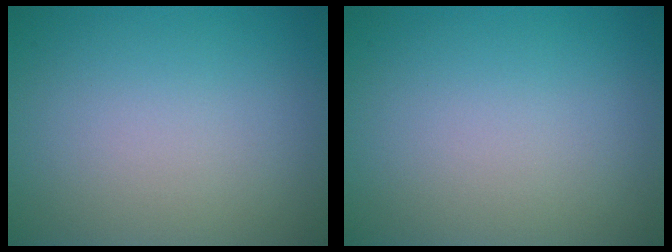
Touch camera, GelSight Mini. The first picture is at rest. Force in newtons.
{"total": 0.0}